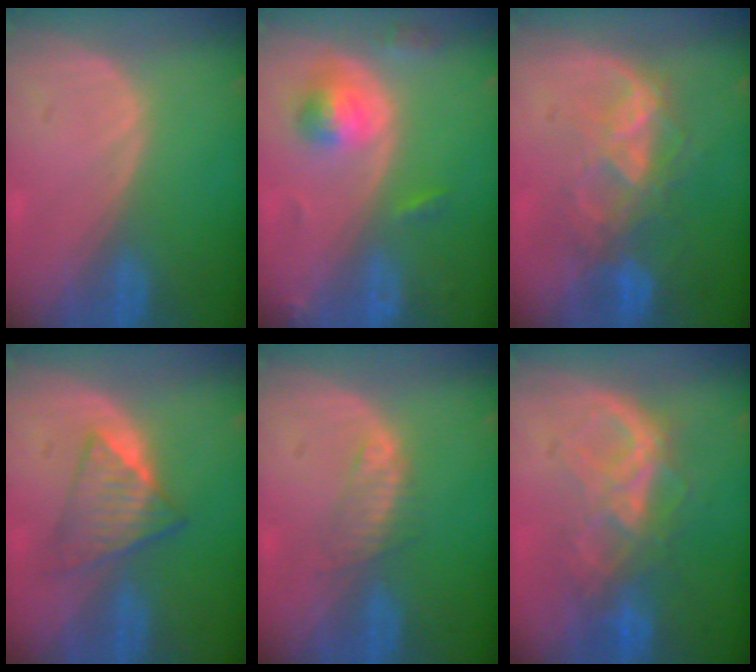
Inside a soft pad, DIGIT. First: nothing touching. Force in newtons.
{"total": 5.4, "press": 4.9, "slide": 2.3}
{"total": 7.3, "press": 6.8, "slide": 2.6}
{"total": 6.0, "press": 5.6, "slide": 1.9}
{"total": 2.5, "press": 2.4, "slide": 0.3}
{"total": 7.5, "press": 7.3, "slide": 1.6}